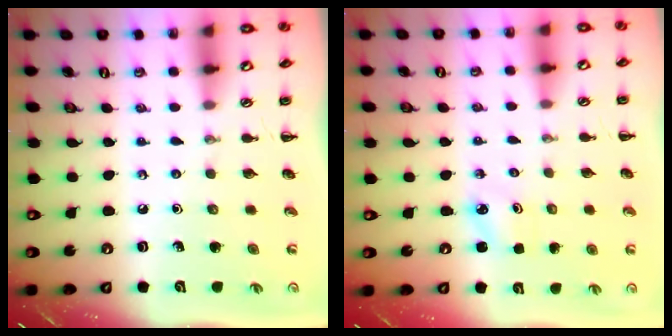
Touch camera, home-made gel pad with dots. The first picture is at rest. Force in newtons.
{"total": 1.7, "press": 1.7, "slide": 0.2}